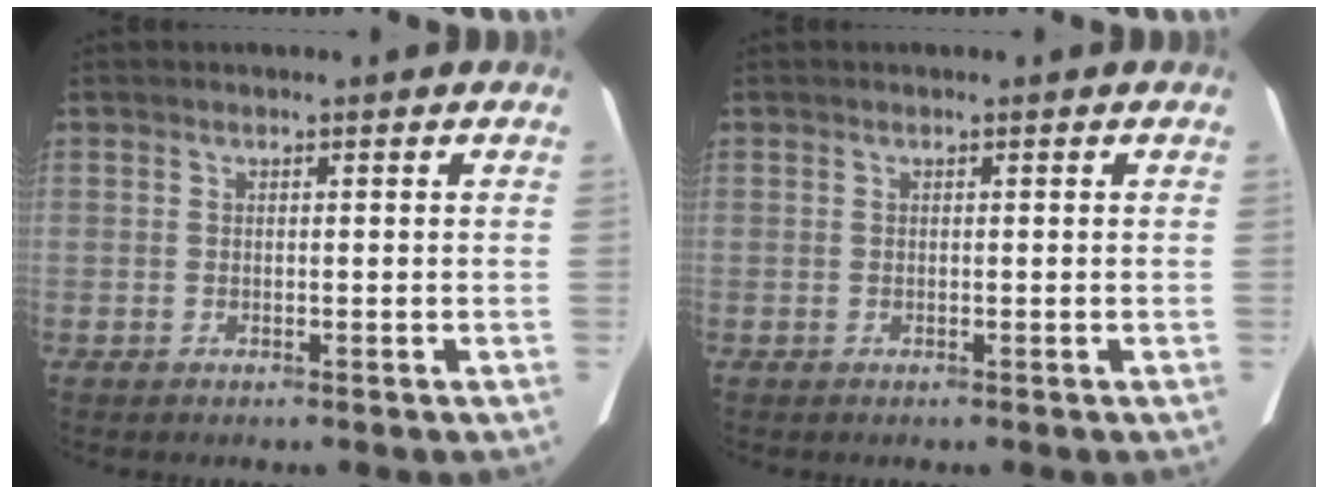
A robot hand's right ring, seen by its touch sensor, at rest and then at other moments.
{"total": 0.0}